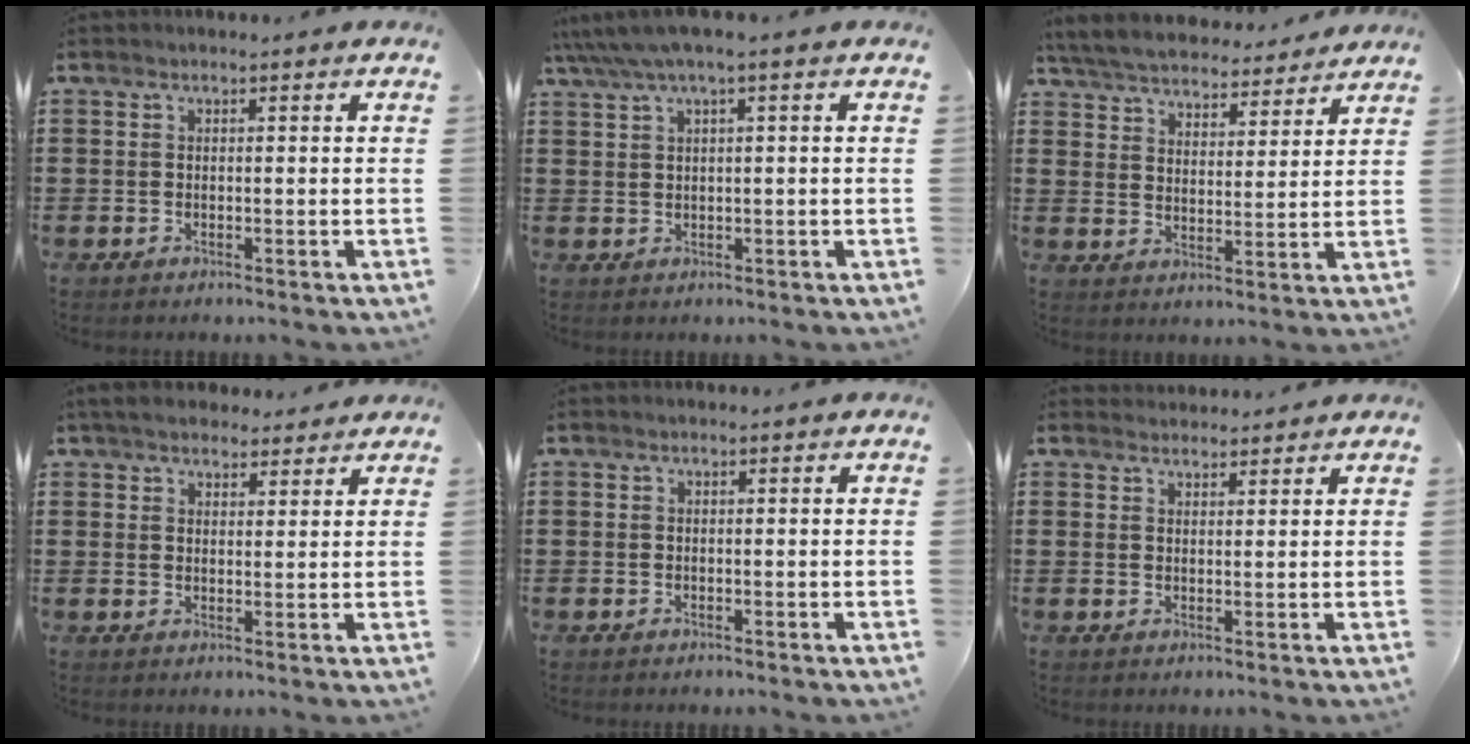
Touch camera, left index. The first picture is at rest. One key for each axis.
{"total": 2.5, "fx": 0.9, "fy": 0.1, "fz": 2.3, "tx": -0.052, "ty": -0.004, "tz": 0.012}
{"total": 5.8, "fx": 5.7, "fy": 0.6, "fz": 0.7, "tx": -0.041, "ty": -0.031, "tz": 0.101}
{"total": 3.9, "fx": 3.6, "fy": 1.3, "fz": 0.9, "tx": -0.028, "ty": -0.002, "tz": 0.069}
{"total": 0.0}
{"total": 2.1, "fx": 2.1, "fy": 0.4, "fz": -0.2, "tx": -0.002, "ty": -0.001, "tz": 0.041}